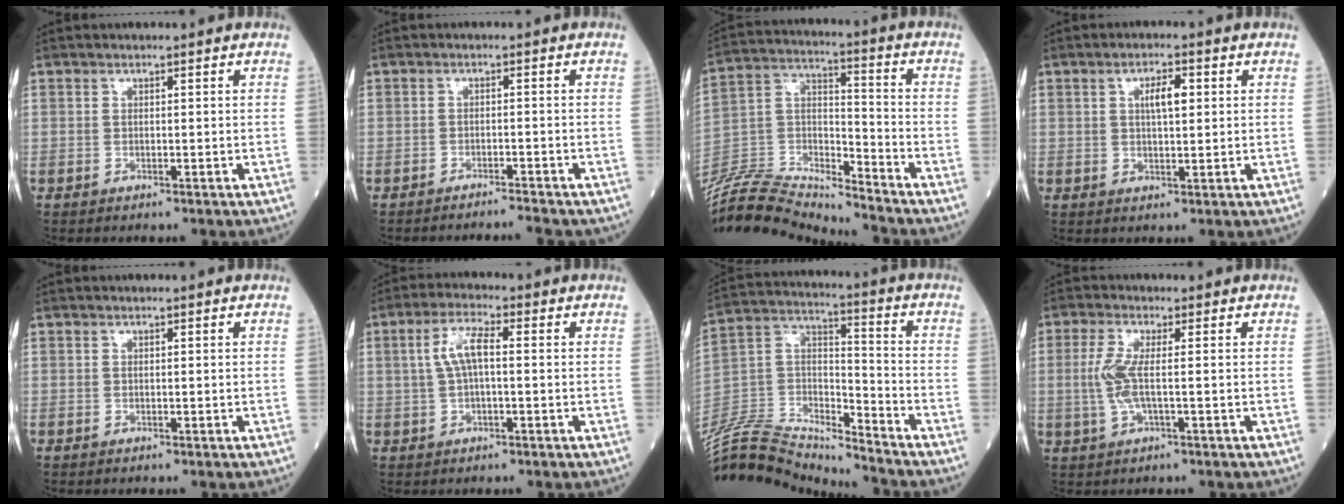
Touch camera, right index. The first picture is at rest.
{"total": 3.5, "force": [-3.4, -0.2, 0.6], "torque": [-0.005, -0.008, -0.047]}
{"total": 18.7, "force": [-18.3, 0.4, 3.6], "torque": [-0.072, 0.032, -0.324]}
{"total": 3.9, "force": [1.1, 1.1, 3.6], "torque": [-0.061, 0.004, 0.018]}
{"total": 0.0}
{"total": 5.2, "force": [0.7, 1.5, 5.0], "torque": [-0.108, 0.018, 0.013]}
{"total": 19.7, "force": [-19.2, 1.2, 4.0], "torque": [-0.081, 0.035, -0.342]}
{"total": 4.6, "force": [-0.1, 0.8, 4.6], "torque": [-0.111, -0.002, -0.005]}